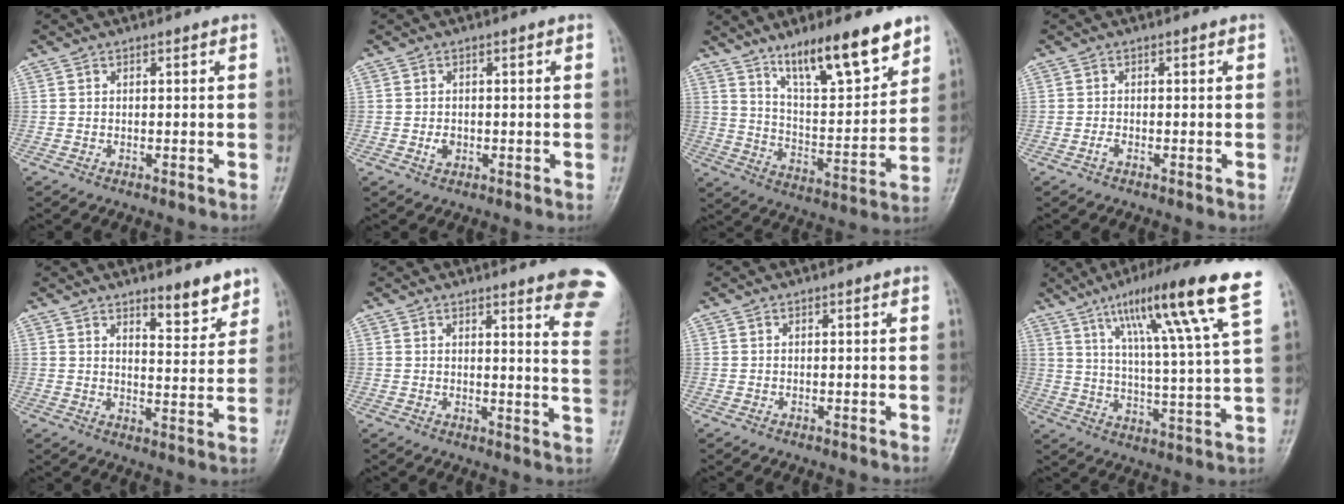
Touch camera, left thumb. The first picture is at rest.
{"total": 1.6, "force": [-0.4, 1.3, 1.0], "torque": [-0.012, 0.002, -0.006]}
{"total": 16.7, "force": [11.6, 4.2, 11.2], "torque": [-0.152, -0.070, 0.201]}
{"total": 0.8, "force": [-0.5, 0.3, 0.6], "torque": [-0.014, 0.002, -0.012]}
{"total": 6.7, "force": [5.2, 2.0, 3.7], "torque": [-0.033, -0.042, 0.074]}
{"total": 13.1, "force": [9.7, 1.5, 8.7], "torque": [-0.075, -0.060, 0.094]}
{"total": 0.0}
{"total": 18.7, "force": [10.7, 1.1, 15.4], "torque": [-0.233, -0.038, 0.162]}